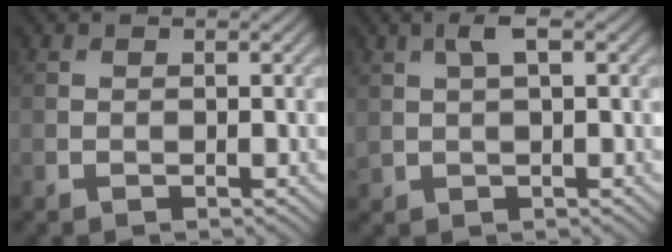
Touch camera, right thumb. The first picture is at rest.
{"total": 3.1, "force": [1.2, 1.1, 2.7], "torque": [-0.062, 0.007, 0.023]}